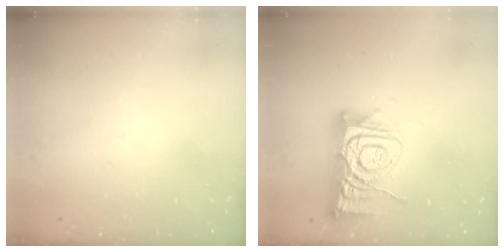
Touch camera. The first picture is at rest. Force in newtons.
{"total": 12.6, "press": 12.6, "slide": 1.1}